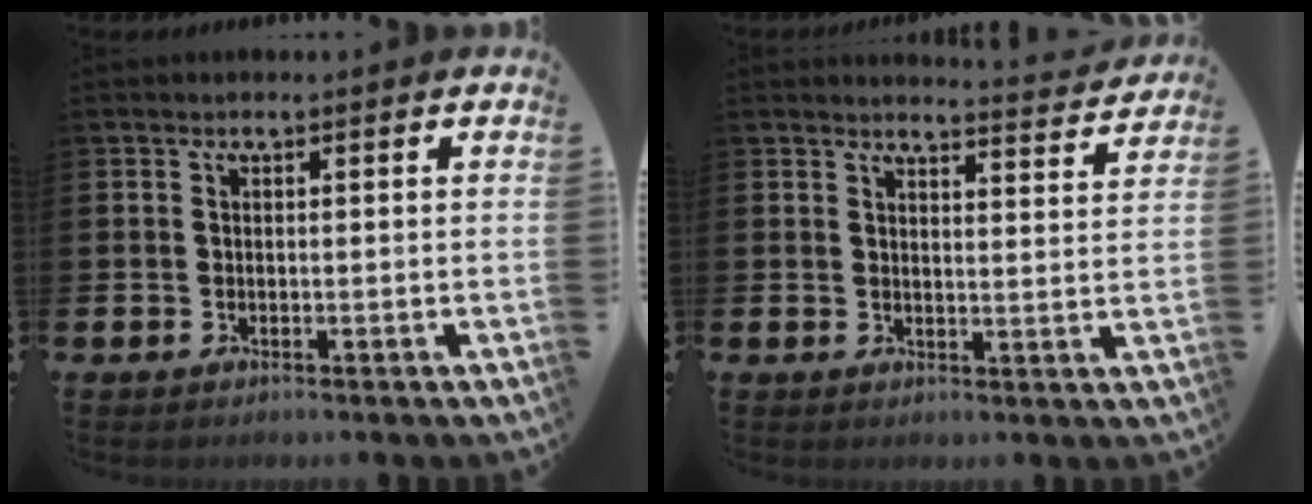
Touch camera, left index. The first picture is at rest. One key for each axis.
{"total": 3.9, "fx": 3.9, "fy": -0.2, "fz": 0.2, "tx": 0.010, "ty": -0.036, "tz": 0.064}